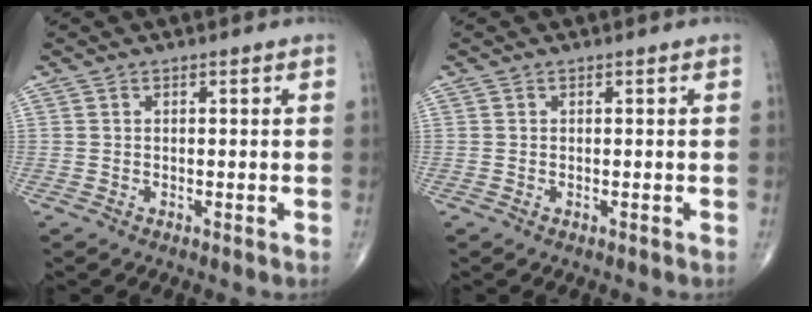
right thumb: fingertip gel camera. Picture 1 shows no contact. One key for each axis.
{"total": 0.0}